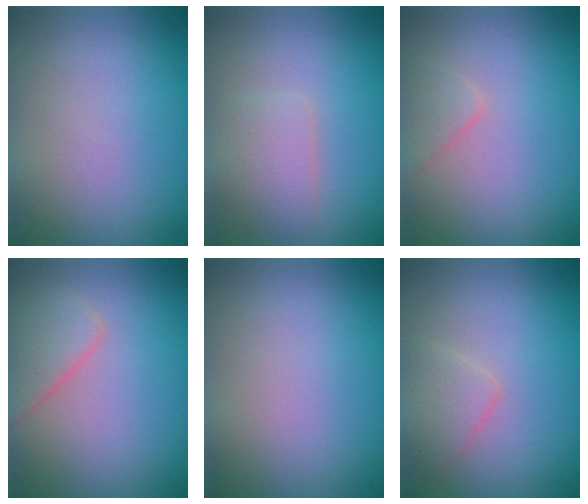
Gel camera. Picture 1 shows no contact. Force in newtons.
{"total": 2.3, "press": 2.3, "slide": 0.1}
{"total": 1.2, "press": 1.2, "slide": 0.1}
{"total": 2.9, "press": 2.9, "slide": 0.1}
{"total": 0.0}
{"total": 1.9, "press": 1.9, "slide": 0.1}